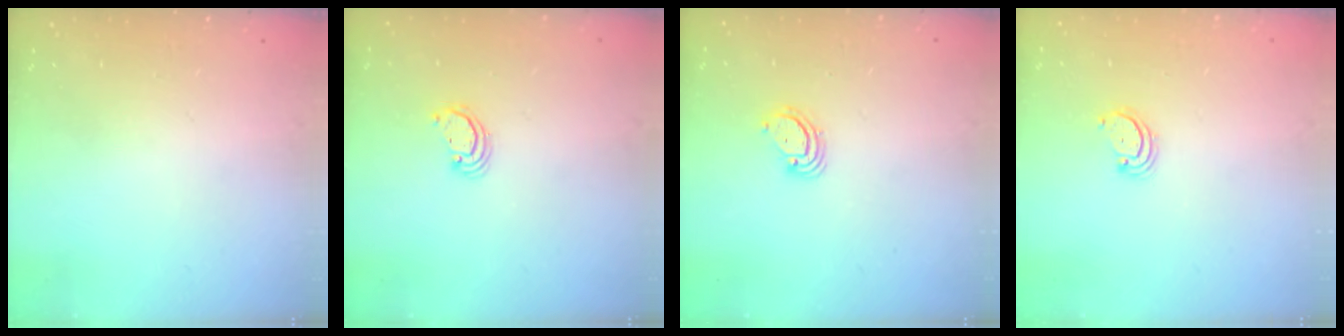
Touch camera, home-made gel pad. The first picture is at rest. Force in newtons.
{"total": 2.2, "press": 2.2, "slide": 0.2}
{"total": 2.9, "press": 2.9, "slide": 0.2}
{"total": 2.5, "press": 2.5, "slide": 0.3}